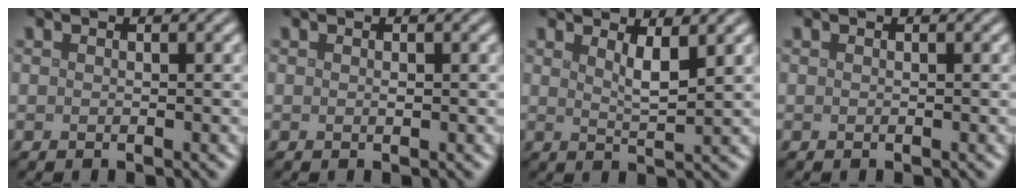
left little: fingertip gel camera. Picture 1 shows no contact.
{"total": 0.0}
{"total": 2.4, "force": [1.3, 0.6, 1.9], "torque": [-0.028, -0.007, 0.022]}
{"total": 0.0}